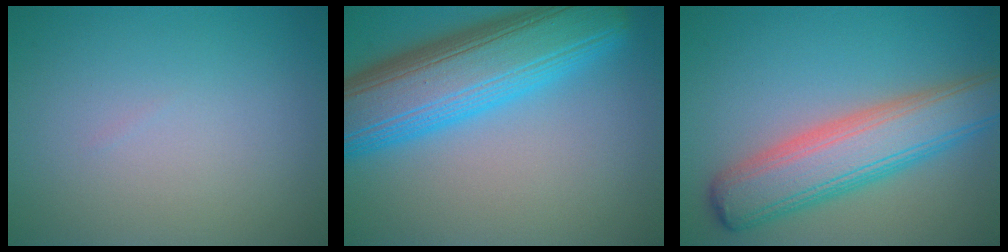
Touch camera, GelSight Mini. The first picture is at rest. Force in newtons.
{"total": 11.6, "press": 11.6, "slide": 0.4}
{"total": 7.6, "press": 7.6, "slide": 0.2}